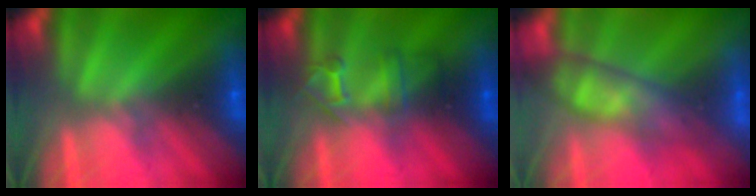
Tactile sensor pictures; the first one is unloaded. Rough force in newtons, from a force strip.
{"total": 2.5}
{"total": 4.4}